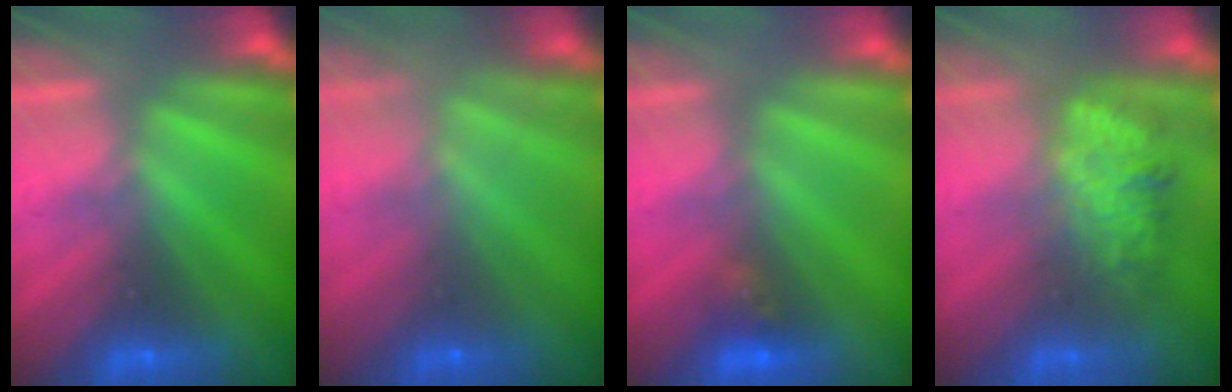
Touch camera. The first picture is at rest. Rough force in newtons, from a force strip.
{"total": 6.9}
{"total": 2.9}
{"total": 3.3}